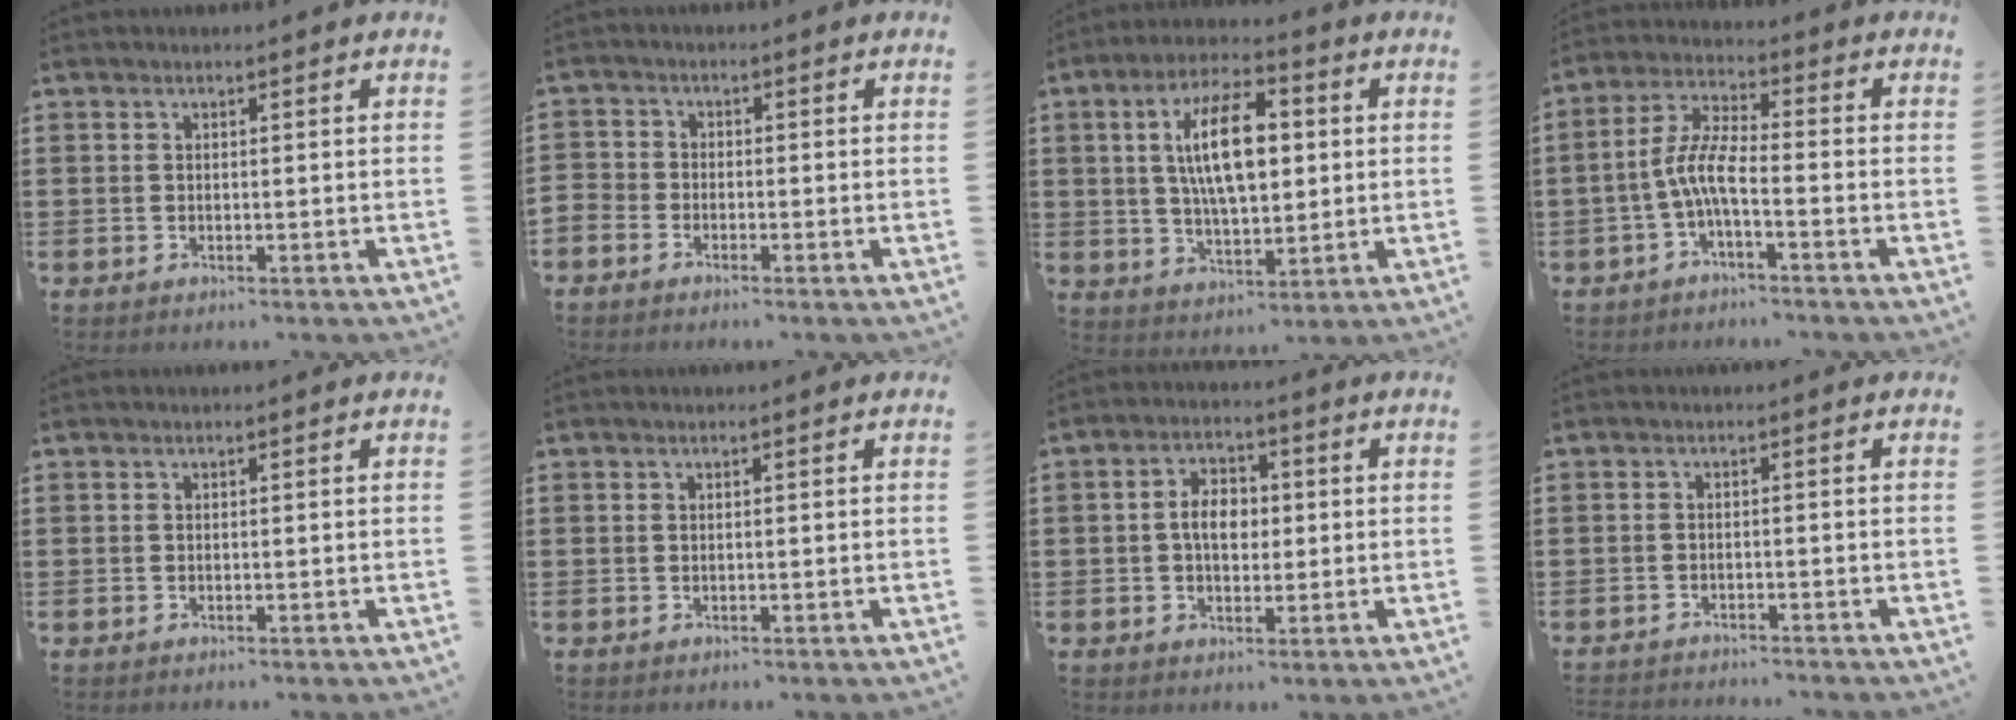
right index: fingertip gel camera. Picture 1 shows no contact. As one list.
[{"total": 1.8, "force": [-1.7, 0.7, -0.1], "torque": [-0.004, 0.002, -0.039]}, {"total": 11.6, "force": [2.0, 4.9, 10.4], "torque": [-0.197, 0.006, 0.026]}, {"total": 6.1, "force": [-2.2, 1.4, 5.5], "torque": [-0.132, -0.008, -0.049]}, {"total": 0.0}, {"total": 0.0}, {"total": 5.0, "force": [0.0, 3.2, 3.7], "torque": [-0.070, 0.011, -0.005]}, {"total": 1.6, "force": [-1.6, -0.1, -0.1], "torque": [-0.001, 0.000, -0.034]}]